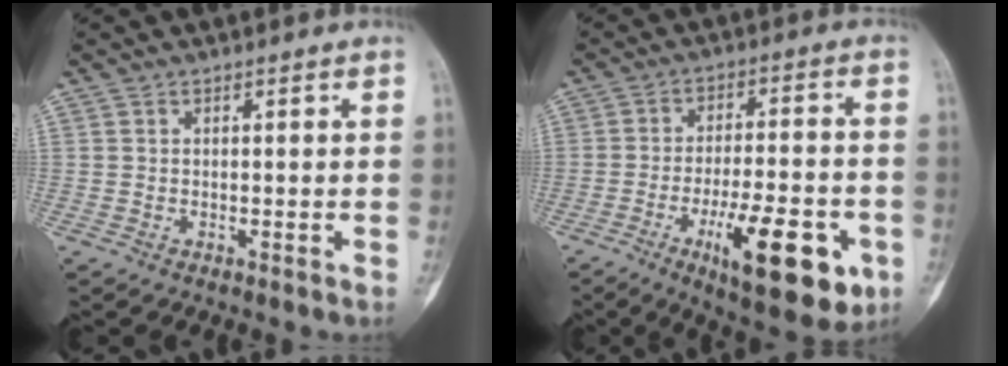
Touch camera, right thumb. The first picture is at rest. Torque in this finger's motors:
{"motor_torque": [0.21, 0.72, 0.41, 0.25, 0.06]}